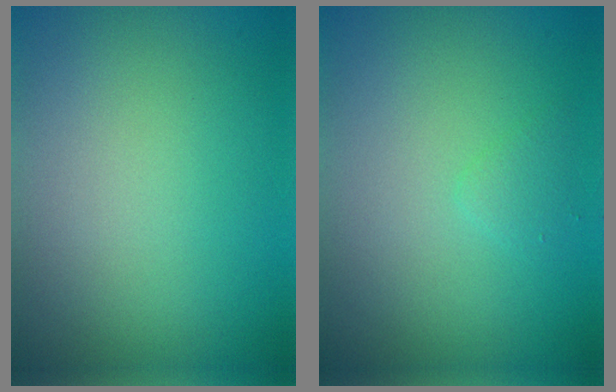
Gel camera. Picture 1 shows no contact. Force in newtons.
{"total": 0.9, "press": 0.9, "slide": 0.0}